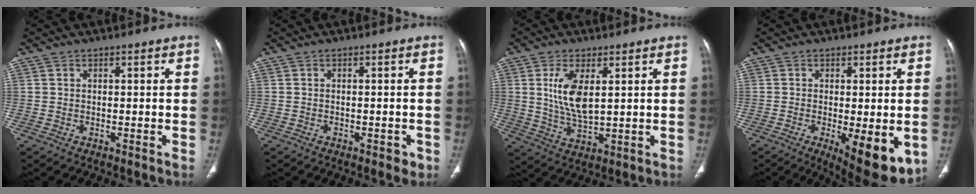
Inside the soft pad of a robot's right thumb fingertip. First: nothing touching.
{"total": 1.7, "force": [-0.9, 0.9, 1.0], "torque": [-0.010, 0.004, -0.010]}
{"total": 8.7, "force": [2.2, 3.8, 7.5], "torque": [-0.146, -0.018, 0.048]}
{"total": 11.5, "force": [-3.2, 3.9, 10.3], "torque": [-0.137, -0.024, -0.035]}